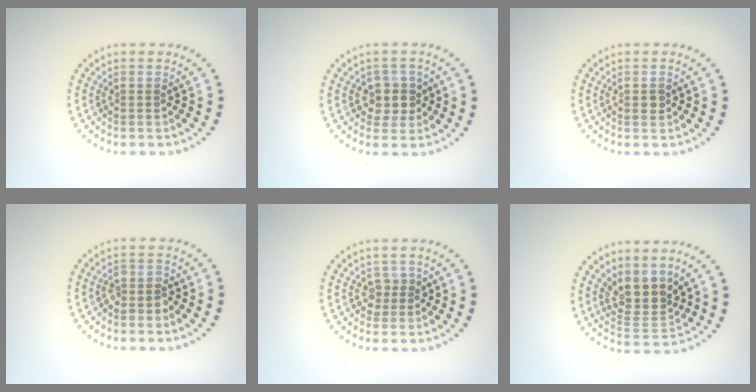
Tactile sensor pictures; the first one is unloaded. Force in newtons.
{"total": 2.6, "press": 2.3, "slide": 1.2}
{"total": 1.0, "press": 1.0, "slide": 0.2}
{"total": 1.6, "press": 1.4, "slide": 0.8}
{"total": 1.4, "press": 1.1, "slide": 0.9}
{"total": 3.8, "press": 3.2, "slide": 2.1}